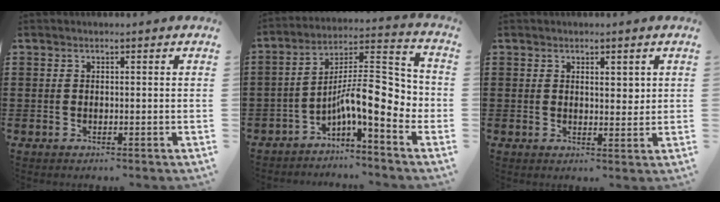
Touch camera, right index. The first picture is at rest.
{"total": 11.1, "force": [-3.7, 3.1, 10.0], "torque": [-0.174, -0.017, -0.072]}
{"total": 2.2, "force": [1.1, 1.0, 1.6], "torque": [-0.017, 0.000, 0.014]}